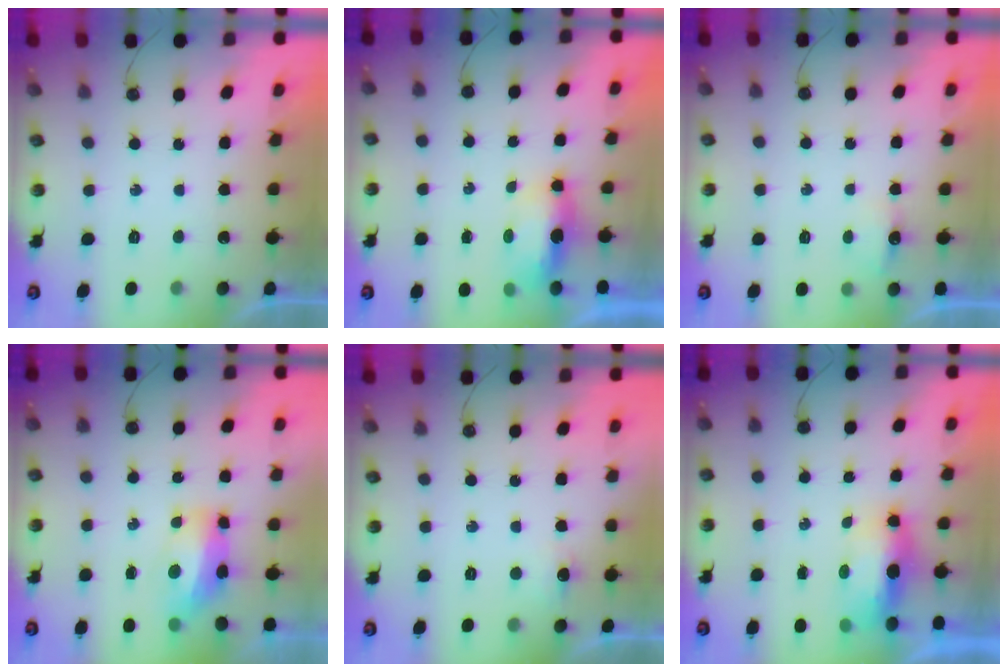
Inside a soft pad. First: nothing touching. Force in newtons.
{"total": 6.7, "press": 6.4, "slide": 2.2}
{"total": 2.9, "press": 2.9, "slide": 0.3}
{"total": 8.0, "press": 7.9, "slide": 0.9}
{"total": 5.9, "press": 5.4, "slide": 2.2}
{"total": 15.6, "press": 9.1, "slide": 12.7}